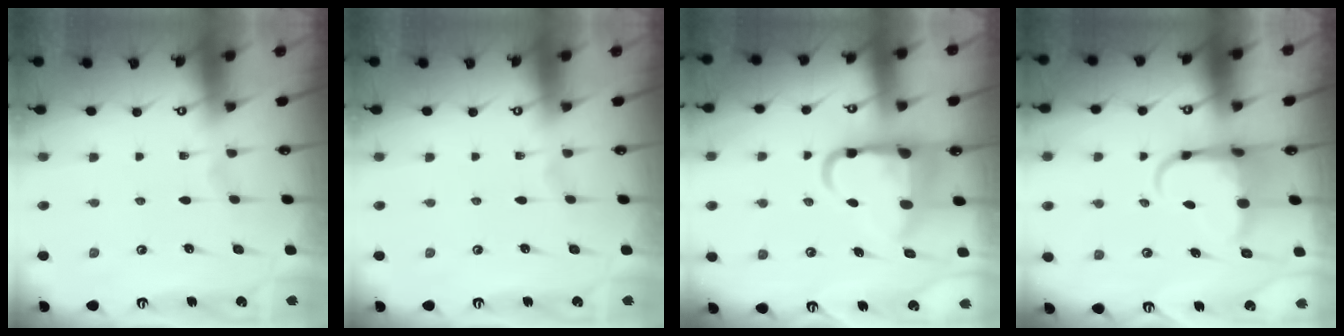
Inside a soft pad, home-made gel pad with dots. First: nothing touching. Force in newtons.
{"total": 0.0}
{"total": 10.9, "press": 10.7, "slide": 2.0}
{"total": 6.8, "press": 6.6, "slide": 1.7}